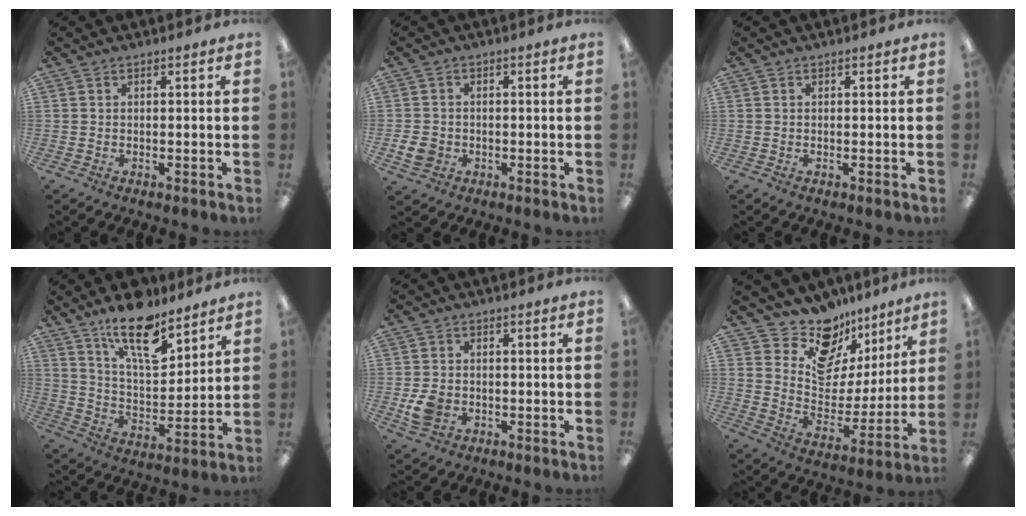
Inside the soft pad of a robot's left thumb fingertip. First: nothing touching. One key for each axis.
{"total": 4.2, "fx": -1.1, "fy": 3.7, "fz": 1.8, "tx": -0.027, "ty": -0.003, "tz": -0.023}
{"total": 0.0}
{"total": 15.5, "fx": 11.4, "fy": 5.6, "fz": 8.8, "tx": -0.144, "ty": -0.066, "tz": 0.196}
{"total": 5.5, "fx": -1.2, "fy": 4.5, "fz": 3.0, "tx": -0.044, "ty": 0.001, "tz": -0.021}
{"total": 13.1, "fx": 10.7, "fy": 7.1, "fz": 2.6, "tx": -0.054, "ty": -0.100, "tz": 0.195}